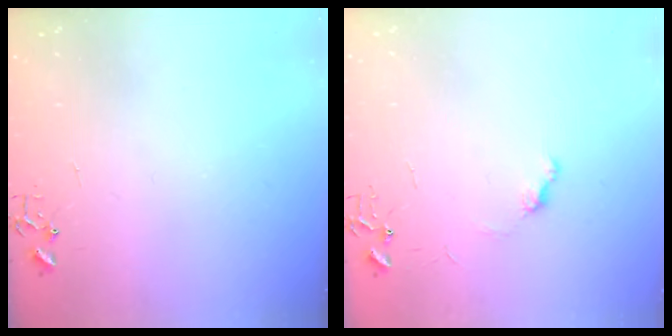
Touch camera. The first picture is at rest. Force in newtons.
{"total": 5.8, "press": 5.7, "slide": 0.6}